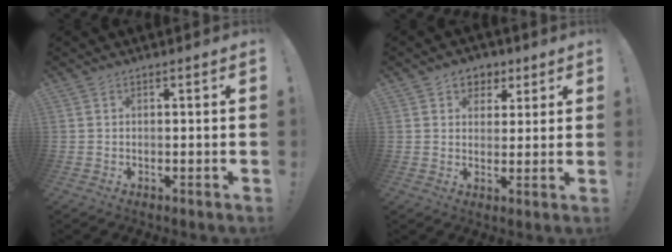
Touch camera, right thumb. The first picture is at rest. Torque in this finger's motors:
{"motor_torque": [0.00, 0.00, 0.09, -0.02, 0.00]}